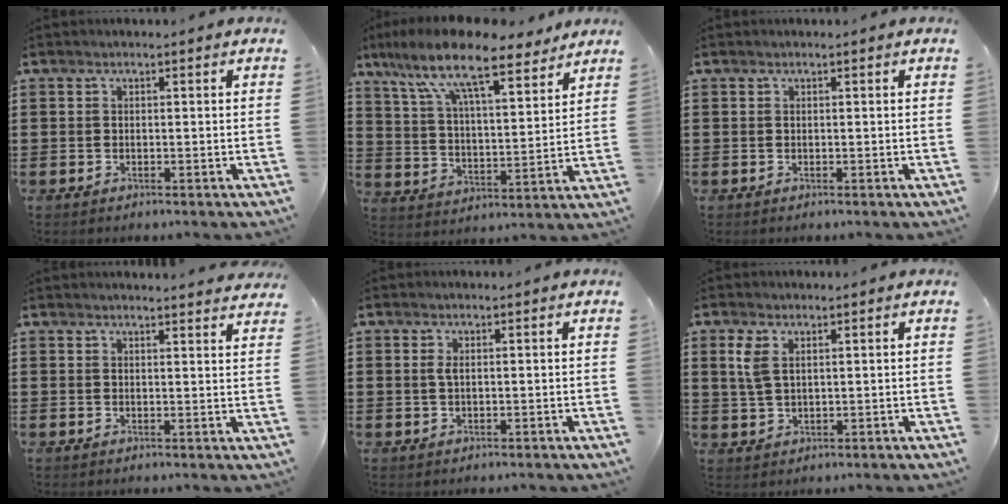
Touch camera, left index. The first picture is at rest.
{"total": 12.3, "force": [9.8, 2.3, 7.1], "torque": [-0.172, -0.042, 0.168]}
{"total": 0.0}
{"total": 2.4, "force": [2.4, -0.2, 0.1], "torque": [-0.001, -0.012, 0.043]}
{"total": 1.4, "force": [0.3, 0.5, 1.3], "torque": [-0.034, 0.000, 0.002]}
{"total": 3.5, "force": [1.6, 1.8, 2.6], "torque": [-0.069, 0.005, 0.025]}